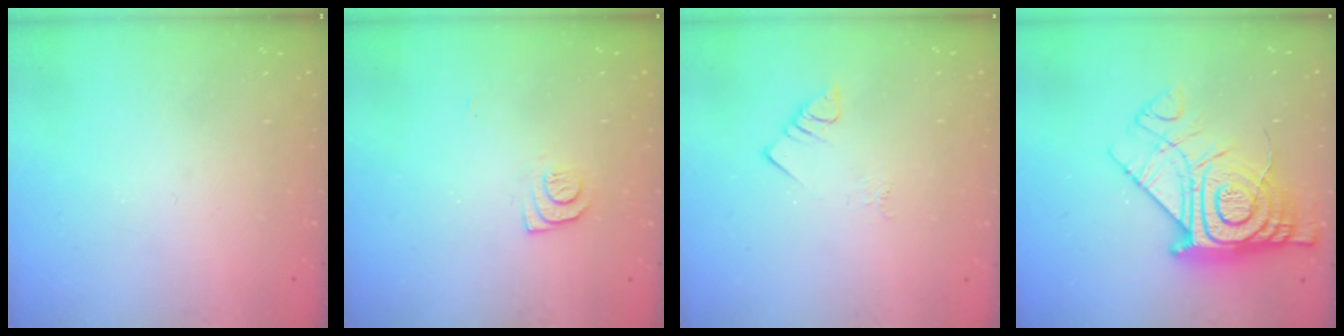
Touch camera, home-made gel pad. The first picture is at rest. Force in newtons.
{"total": 6.6, "press": 6.5, "slide": 0.8}
{"total": 2.7, "press": 2.7, "slide": 0.3}
{"total": 20.3, "press": 20.2, "slide": 1.5}